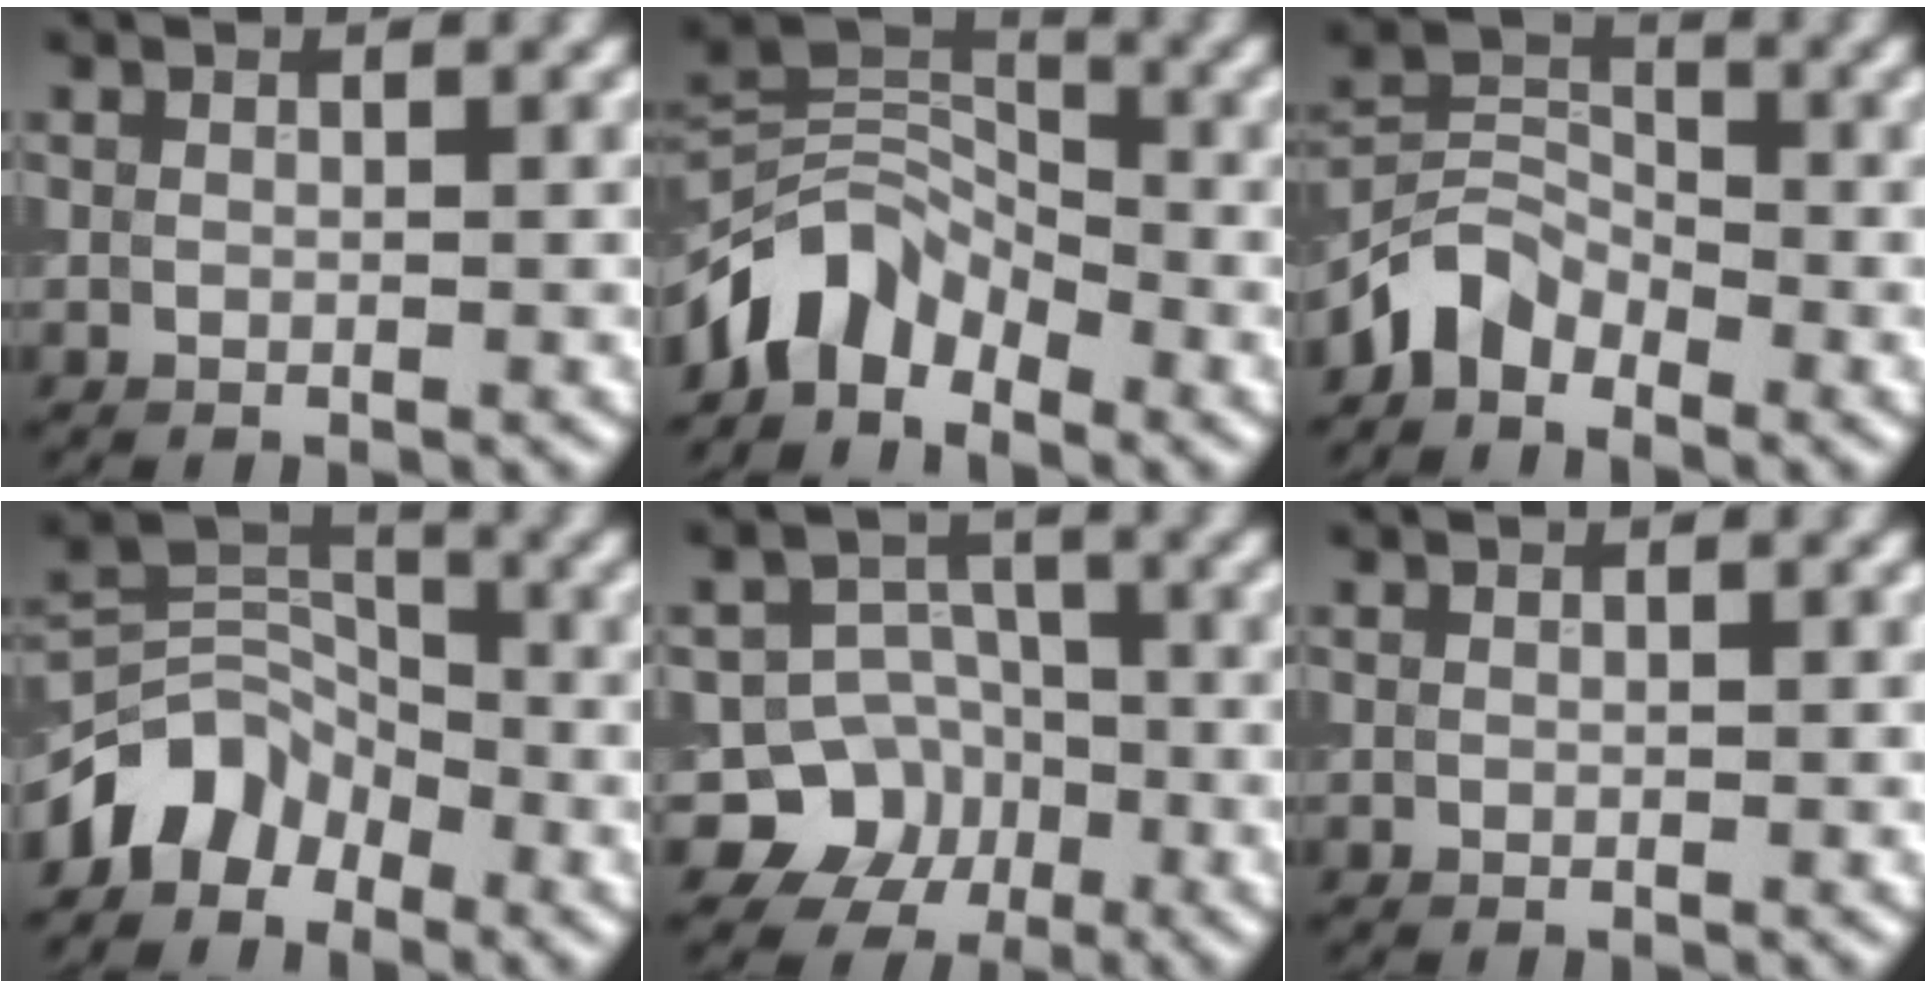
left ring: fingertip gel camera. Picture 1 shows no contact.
{"total": 5.2, "force": [-3.4, 3.1, 2.3], "torque": [-0.023, 0.005, -0.077]}
{"total": 3.9, "force": [-2.9, 2.3, 1.2], "torque": [-0.023, 0.009, -0.068]}
{"total": 4.5, "force": [-3.0, 3.0, 1.4], "torque": [-0.012, 0.010, -0.065]}
{"total": 8.2, "force": [-3.9, 7.2, 1.1], "torque": [0.007, -0.002, -0.086]}
{"total": 0.0}